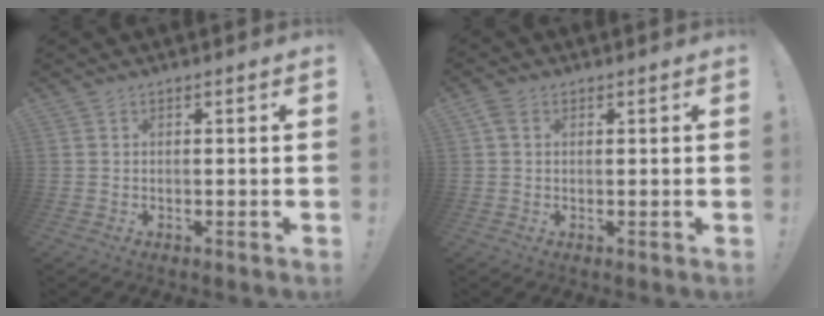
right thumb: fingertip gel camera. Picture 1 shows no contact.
{"total": 2.7, "force": [1.1, 1.9, 1.7], "torque": [-0.029, 0.003, 0.021]}